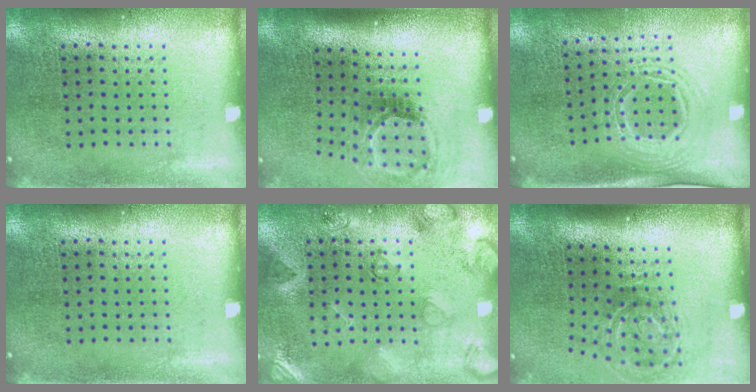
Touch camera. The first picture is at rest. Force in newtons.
{"total": 1.9, "press": 1.2, "slide": 1.5}
{"total": 1.6, "press": 1.3, "slide": 1.0}
{"total": 0.0}
{"total": 2.6, "press": 1.9, "slide": 1.7}
{"total": 2.0, "press": 1.2, "slide": 1.6}